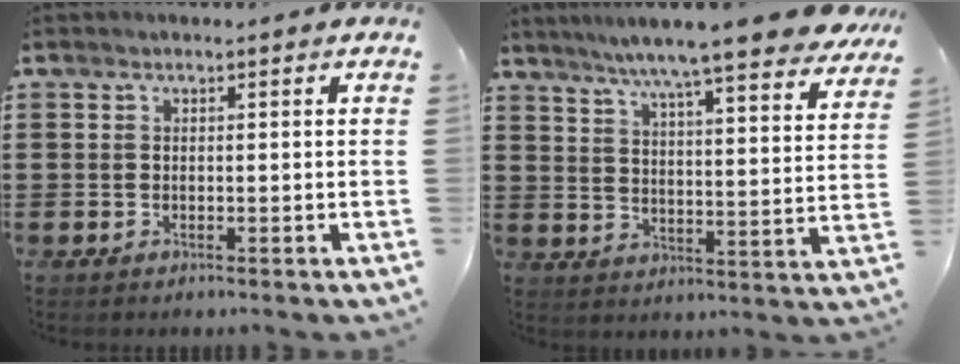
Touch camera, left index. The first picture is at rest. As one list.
[{"total": 9.2, "force": [7.9, -0.6, 4.8], "torque": [-0.114, -0.048, 0.129]}]